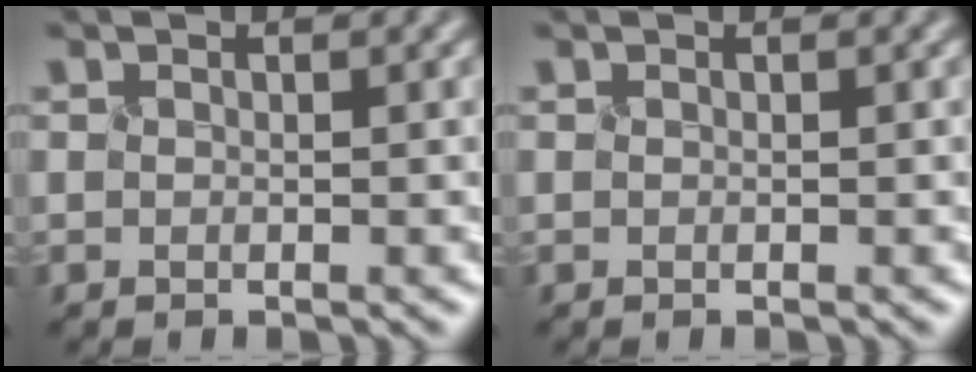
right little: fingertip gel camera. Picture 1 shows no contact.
{"total": 0.0}